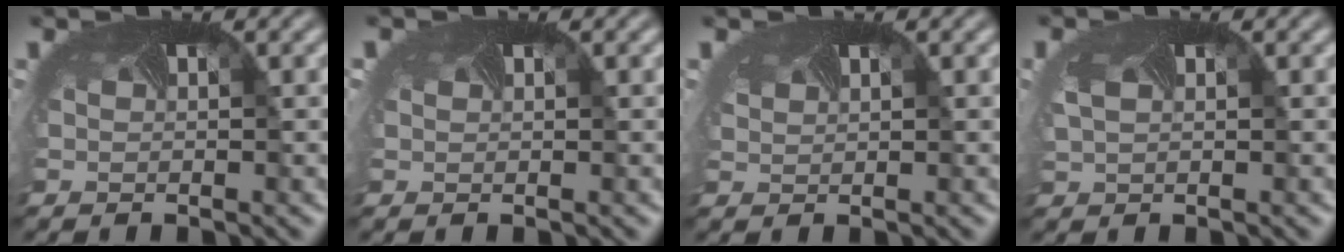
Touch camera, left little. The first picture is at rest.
{"total": 0.6, "force": [0.3, 0.5, 0.2], "torque": [-0.012, 0.003, 0.006]}
{"total": 0.7, "force": [0.6, 0.3, -0.2], "torque": [-0.016, -0.009, 0.018]}
{"total": 1.4, "force": [0.3, 1.0, 0.9], "torque": [-0.043, -0.007, 0.021]}